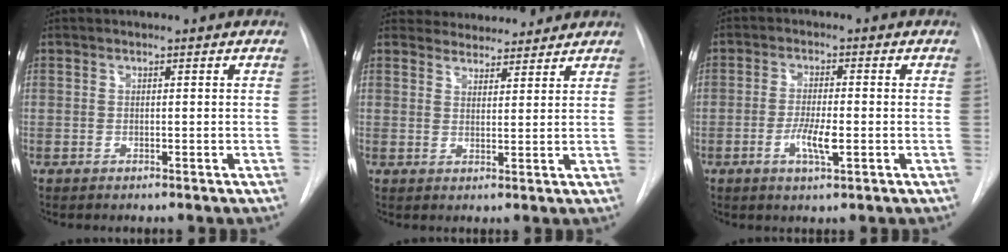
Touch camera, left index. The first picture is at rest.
{"total": 8.1, "force": [7.7, 2.5, 0.8], "torque": [0.001, 0.015, 0.103]}
{"total": 4.7, "force": [-1.4, 0.8, 4.4], "torque": [-0.085, -0.004, -0.024]}